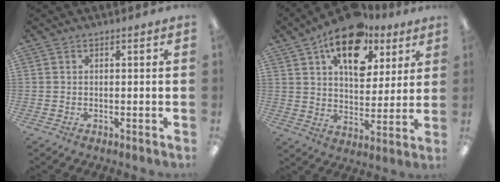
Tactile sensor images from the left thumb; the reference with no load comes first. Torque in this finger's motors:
{"motor_torque": [0.39, 0.67, 1.32, -1.42, 0.14]}